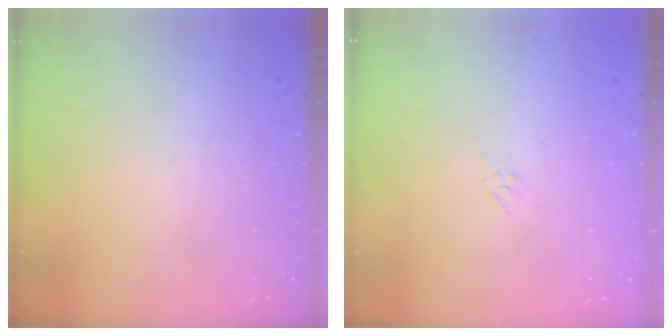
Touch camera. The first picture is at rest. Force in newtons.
{"total": 2.7, "press": 2.7, "slide": 0.5}